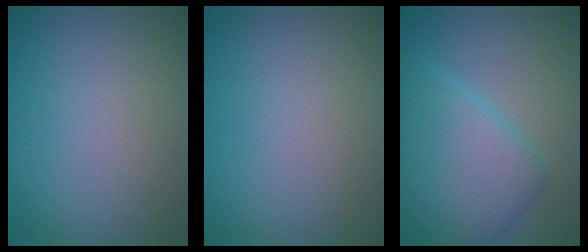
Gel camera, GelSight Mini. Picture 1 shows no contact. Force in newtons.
{"total": 0.0}
{"total": 6.6, "press": 6.6, "slide": 0.1}